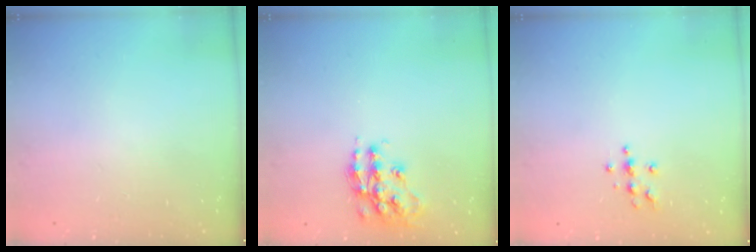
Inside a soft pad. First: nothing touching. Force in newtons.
{"total": 13.7, "press": 13.7, "slide": 0.9}
{"total": 5.6, "press": 5.5, "slide": 0.7}